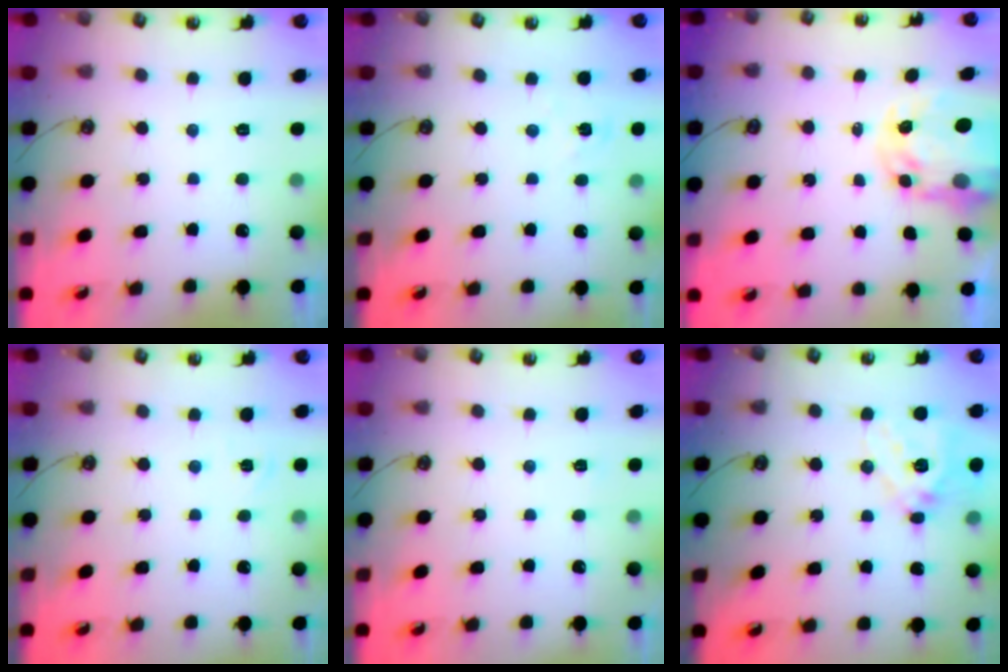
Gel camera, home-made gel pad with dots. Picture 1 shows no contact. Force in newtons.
{"total": 5.6, "press": 5.6, "slide": 0.4}
{"total": 5.9, "press": 5.9, "slide": 0.5}
{"total": 4.3, "press": 4.3, "slide": 0.4}
{"total": 2.5, "press": 2.5, "slide": 0.4}
{"total": 17.3, "press": 17.1, "slide": 2.6}